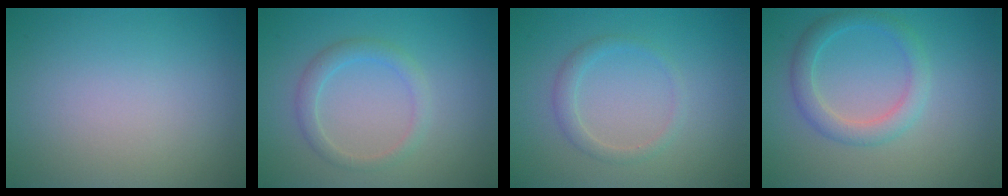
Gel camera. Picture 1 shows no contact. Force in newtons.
{"total": 2.0, "press": 2.0, "slide": 0.3}
{"total": 1.6, "press": 1.6, "slide": 0.1}
{"total": 2.9, "press": 2.9, "slide": 0.1}